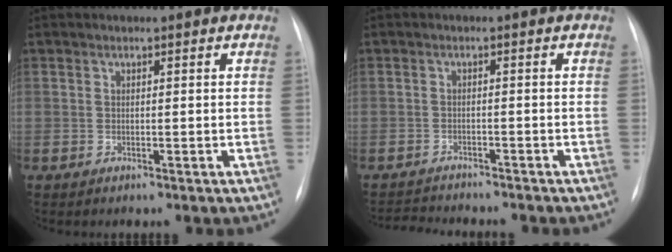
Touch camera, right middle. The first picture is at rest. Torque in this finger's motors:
{"motor_torque": [-0.06, 0.00, 0.01, 0.00]}